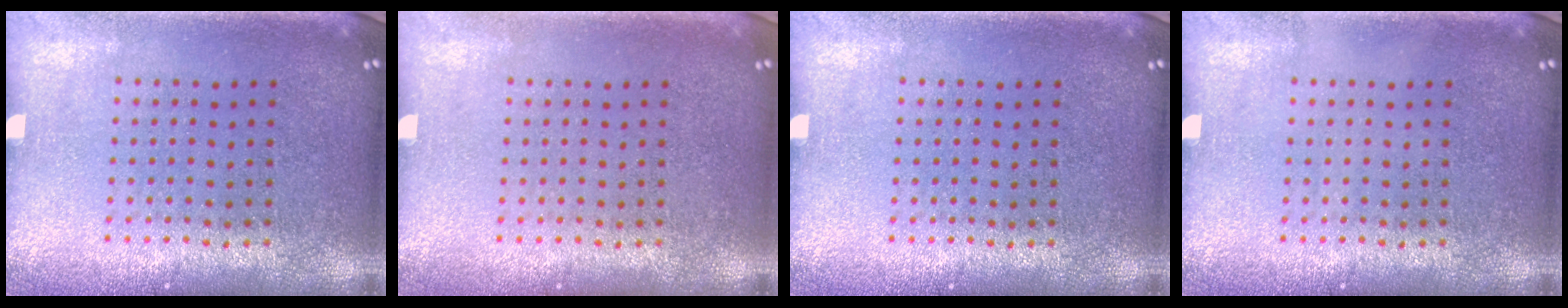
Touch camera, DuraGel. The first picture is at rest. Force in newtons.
{"total": 0.0}
{"total": 0.0}
{"total": 0.0}